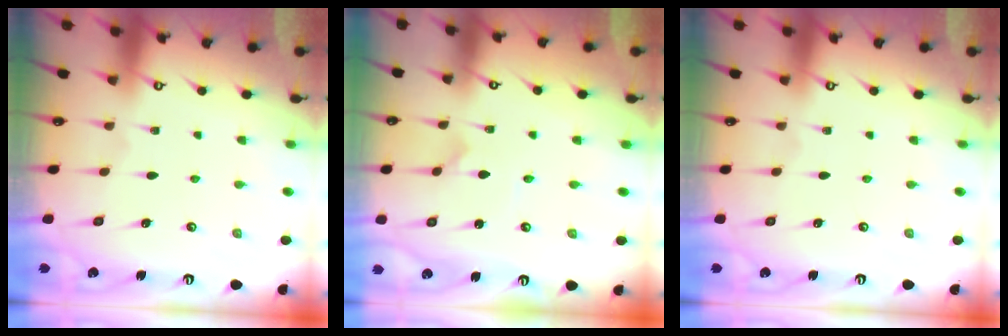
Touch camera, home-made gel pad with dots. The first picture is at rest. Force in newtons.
{"total": 0.8, "press": 0.8, "slide": 0.0}
{"total": 0.0}